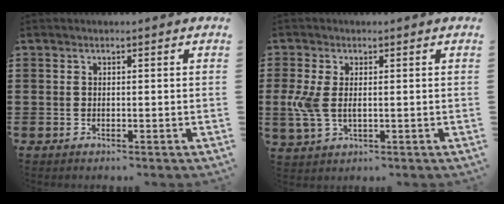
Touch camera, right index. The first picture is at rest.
{"total": 4.7, "force": [0.0, 2.3, 4.0], "torque": [-0.106, -0.003, -0.007]}